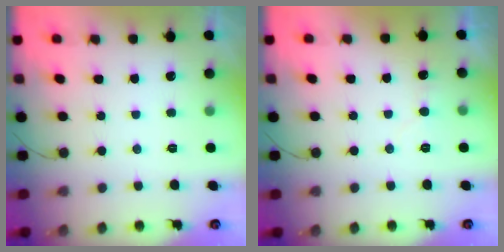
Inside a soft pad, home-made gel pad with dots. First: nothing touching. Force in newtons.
{"total": 5.3, "press": 5.3, "slide": 0.5}